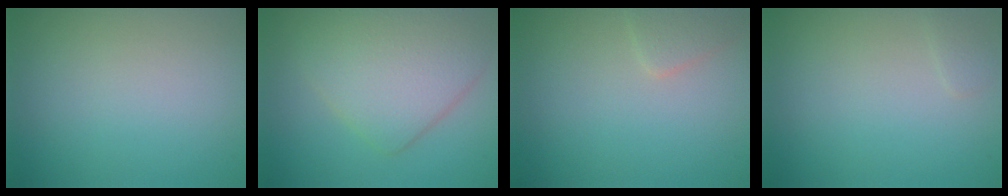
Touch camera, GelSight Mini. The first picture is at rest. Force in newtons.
{"total": 6.2, "press": 6.1, "slide": 0.5}
{"total": 1.4, "press": 1.4, "slide": 0.1}
{"total": 0.6, "press": 0.6, "slide": 0.0}